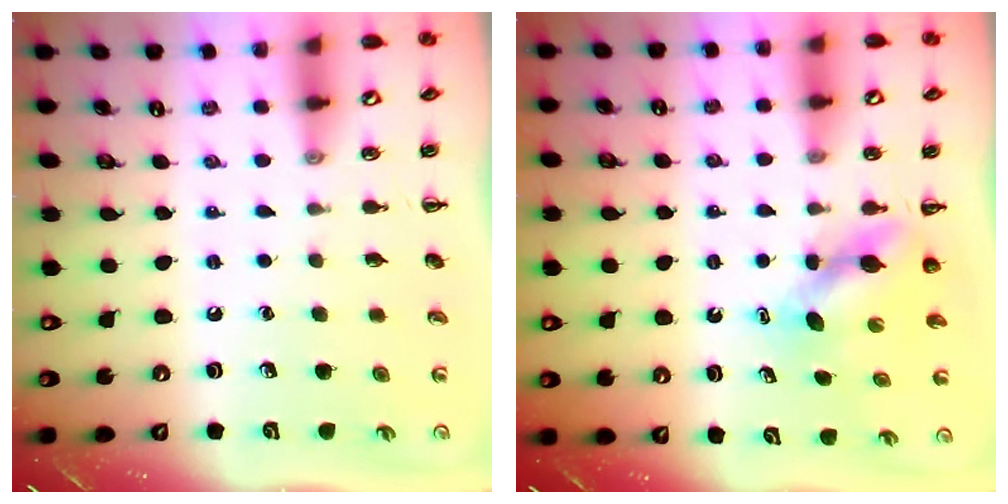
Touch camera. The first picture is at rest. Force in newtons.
{"total": 5.3, "press": 5.3, "slide": 0.3}